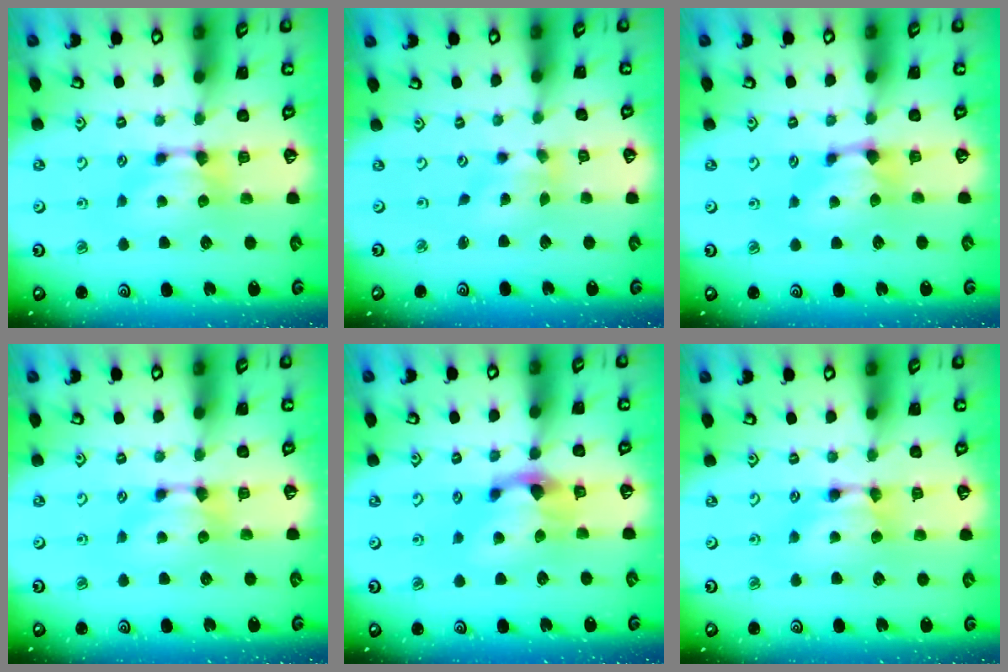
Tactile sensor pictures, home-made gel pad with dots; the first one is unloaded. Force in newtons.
{"total": 1.3, "press": 0.1, "slide": 1.3}
{"total": 0.8, "press": 0.4, "slide": 0.7}
{"total": 0.0}
{"total": 2.8, "press": 2.2, "slide": 1.7}
{"total": 1.8, "press": 1.8, "slide": 0.1}